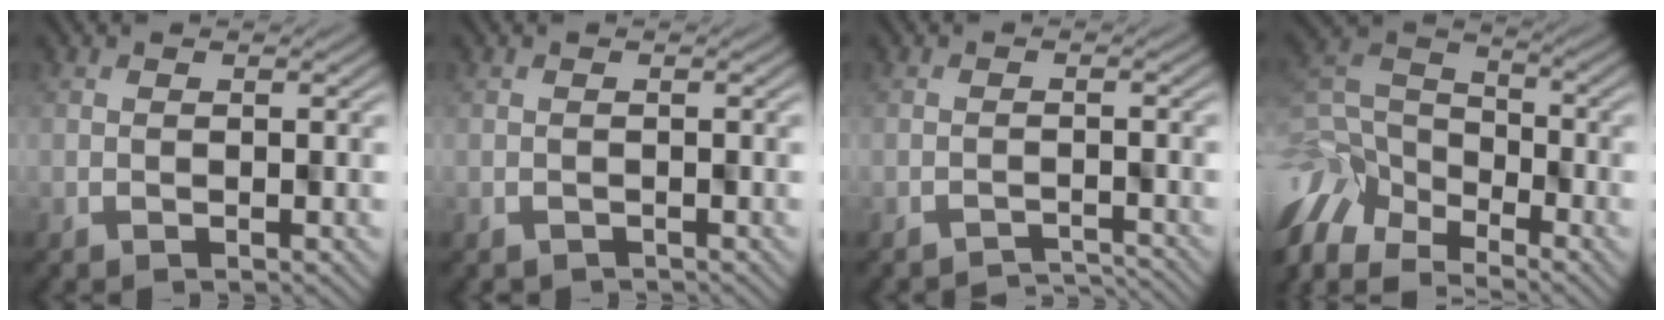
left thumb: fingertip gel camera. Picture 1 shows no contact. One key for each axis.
{"total": 0.9, "fx": -0.8, "fy": 0.4, "fz": 0.0, "tx": 0.001, "ty": -0.001, "tz": -0.012}
{"total": 2.5, "fx": -2.4, "fy": 0.3, "fz": 0.4, "tx": -0.008, "ty": 0.001, "tz": -0.031}
{"total": 10.5, "fx": -7.6, "fy": 4.8, "fz": 5.5, "tx": -0.159, "ty": -0.013, "tz": -0.143}